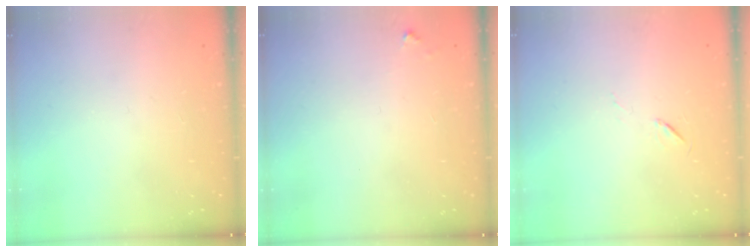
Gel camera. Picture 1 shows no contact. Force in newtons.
{"total": 3.1, "press": 3.1, "slide": 0.1}
{"total": 5.5, "press": 5.1, "slide": 2.1}